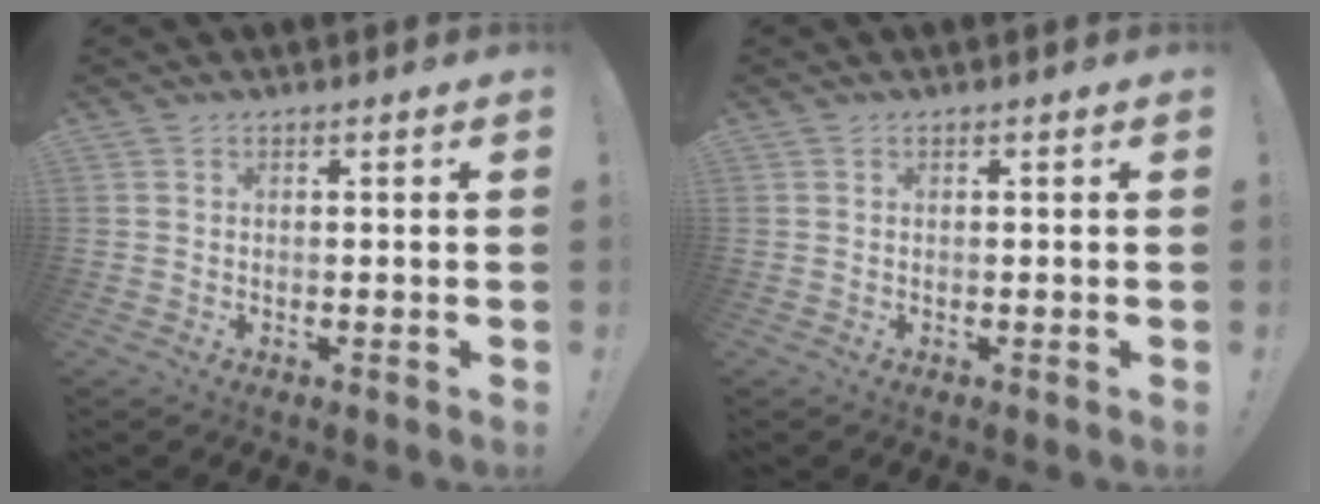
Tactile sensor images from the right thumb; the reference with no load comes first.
{"total": 0.0}